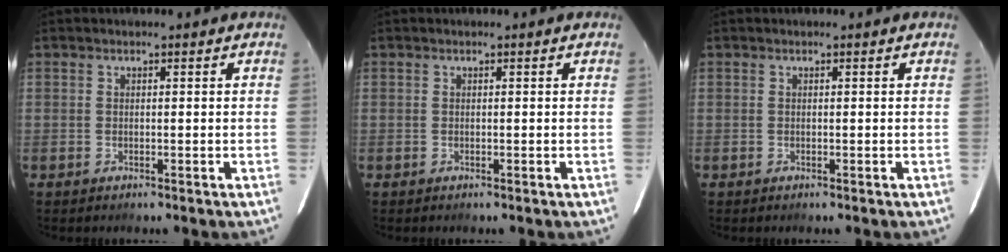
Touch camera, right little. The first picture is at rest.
{"total": 0.0}
{"total": 0.0}